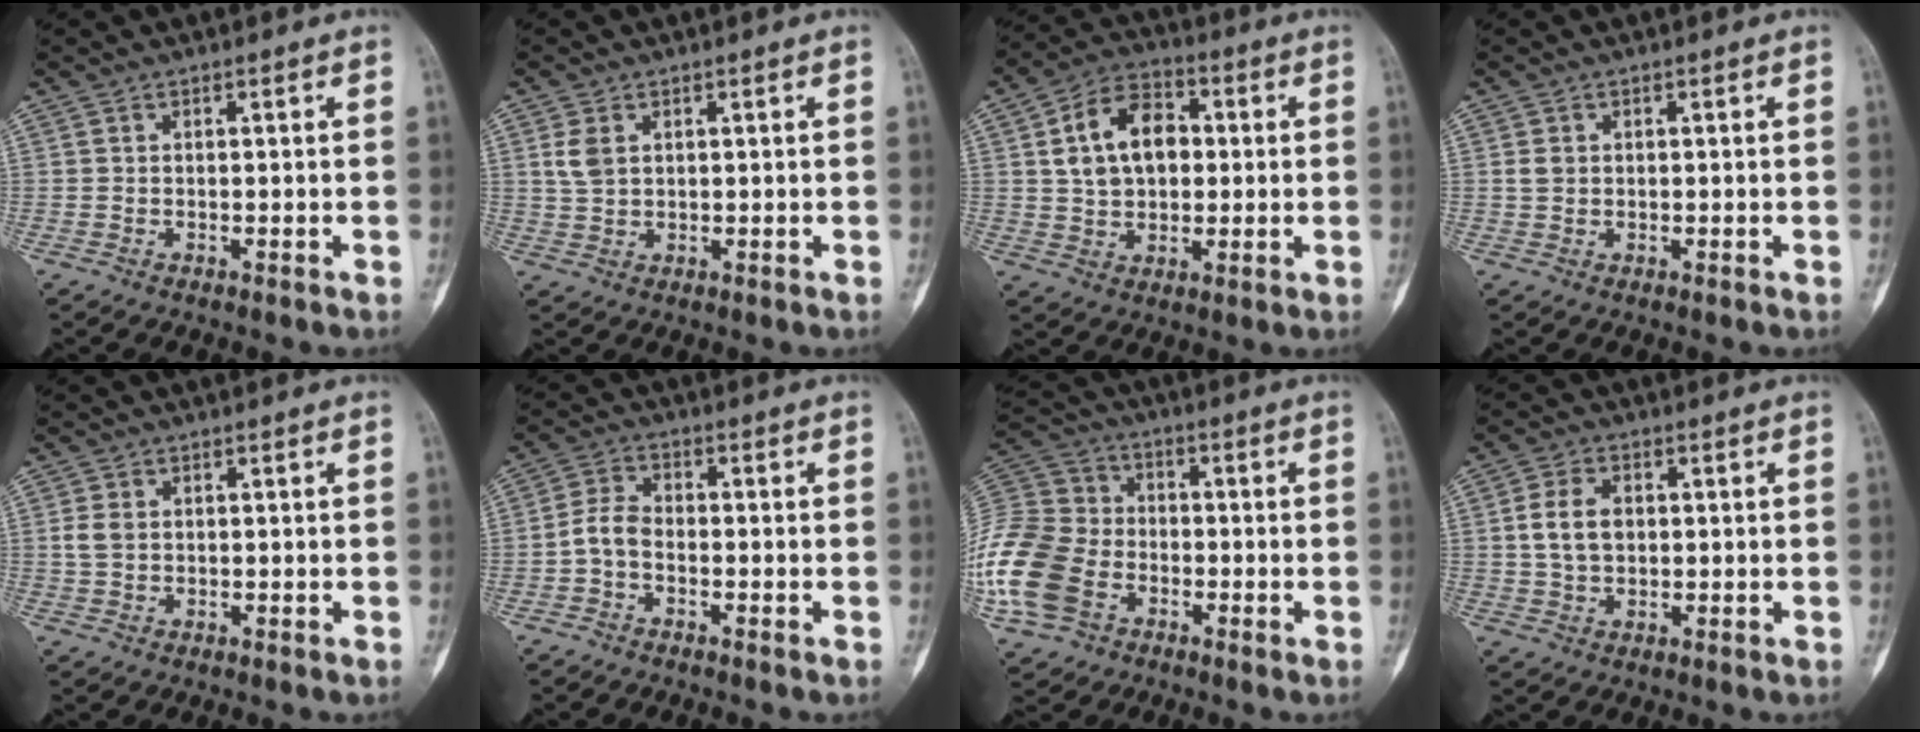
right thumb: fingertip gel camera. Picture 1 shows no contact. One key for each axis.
{"total": 3.5, "fx": 1.2, "fy": 2.3, "fz": 2.4, "tx": -0.050, "ty": 0.002, "tz": 0.029}
{"total": 12.9, "fx": 2.2, "fy": 8.7, "fz": 9.2, "tx": -0.131, "ty": 0.014, "tz": 0.033}
{"total": 1.6, "fx": 0.3, "fy": 1.3, "fz": 0.9, "tx": -0.016, "ty": 0.002, "tz": 0.010}
{"total": 2.6, "fx": 0.3, "fy": 1.9, "fz": 1.7, "tx": -0.038, "ty": 0.002, "tz": 0.009}
{"total": 4.4, "fx": -1.5, "fy": 2.7, "fz": 3.1, "tx": -0.062, "ty": 0.018, "tz": -0.039}
{"total": 19.4, "fx": -6.2, "fy": 14.4, "fz": 11.4, "tx": -0.265, "ty": 0.030, "tz": -0.121}
{"total": 6.4, "fx": 0.7, "fy": 4.4, "fz": 4.5, "tx": -0.077, "ty": 0.004, "tz": 0.013}